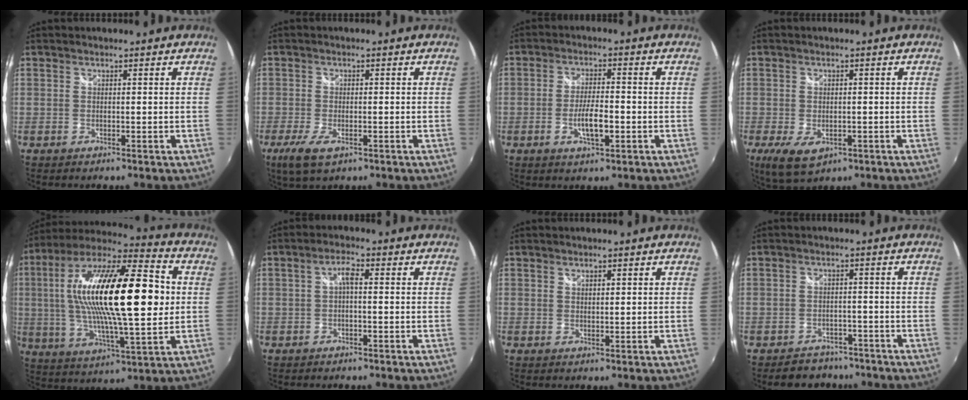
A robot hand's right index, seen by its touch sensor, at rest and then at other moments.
{"total": 5.8, "force": [-3.2, 2.3, 4.3], "torque": [-0.102, -0.019, -0.058]}
{"total": 5.8, "force": [-1.9, 1.6, 5.3], "torque": [-0.104, -0.002, -0.031]}
{"total": 7.2, "force": [-3.1, 4.2, 5.0], "torque": [-0.107, -0.026, -0.050]}
{"total": 28.3, "force": [3.6, 7.8, 26.9], "torque": [-0.493, 0.020, 0.051]}
{"total": 2.5, "force": [-0.2, 0.8, 2.4], "torque": [-0.047, 0.009, -0.003]}
{"total": 1.1, "force": [0.9, 0.5, 0.6], "torque": [-0.007, 0.001, 0.015]}
{"total": 6.7, "force": [-5.4, 4.0, 0.8], "torque": [-0.025, 0.022, -0.072]}